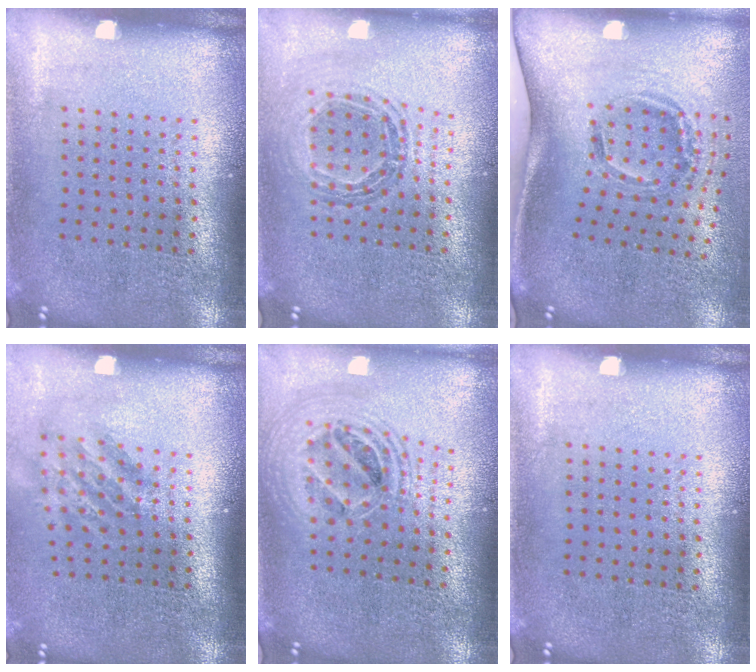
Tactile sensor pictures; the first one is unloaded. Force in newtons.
{"total": 0.9, "press": 0.9, "slide": 0.1}
{"total": 2.1, "press": 1.2, "slide": 1.7}
{"total": 1.7, "press": 1.2, "slide": 1.2}
{"total": 2.1, "press": 1.7, "slide": 1.3}
{"total": 0.0}